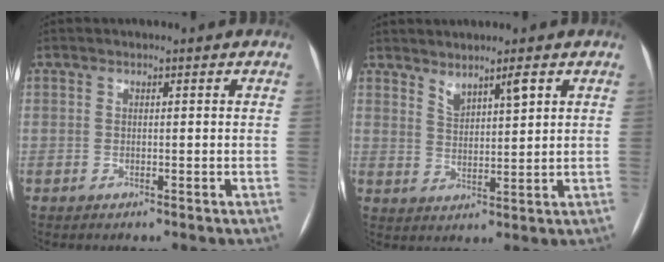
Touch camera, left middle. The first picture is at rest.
{"total": 3.8, "force": [2.7, 0.5, 2.6], "torque": [-0.050, 0.000, 0.054]}